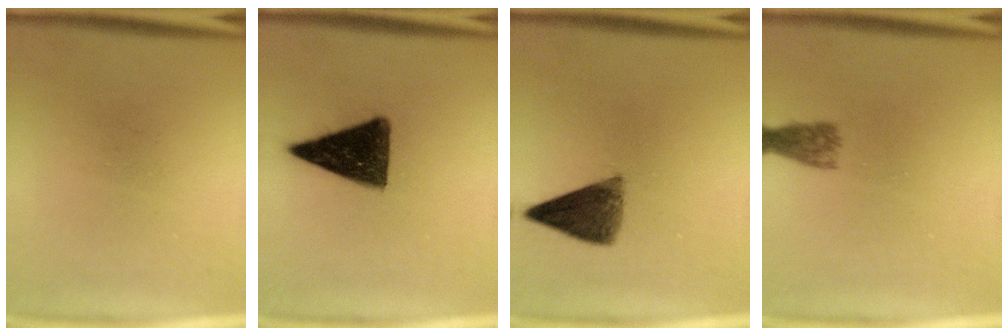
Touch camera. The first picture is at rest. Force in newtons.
{"total": 13.3}
{"total": 6.8}
{"total": 2.7}